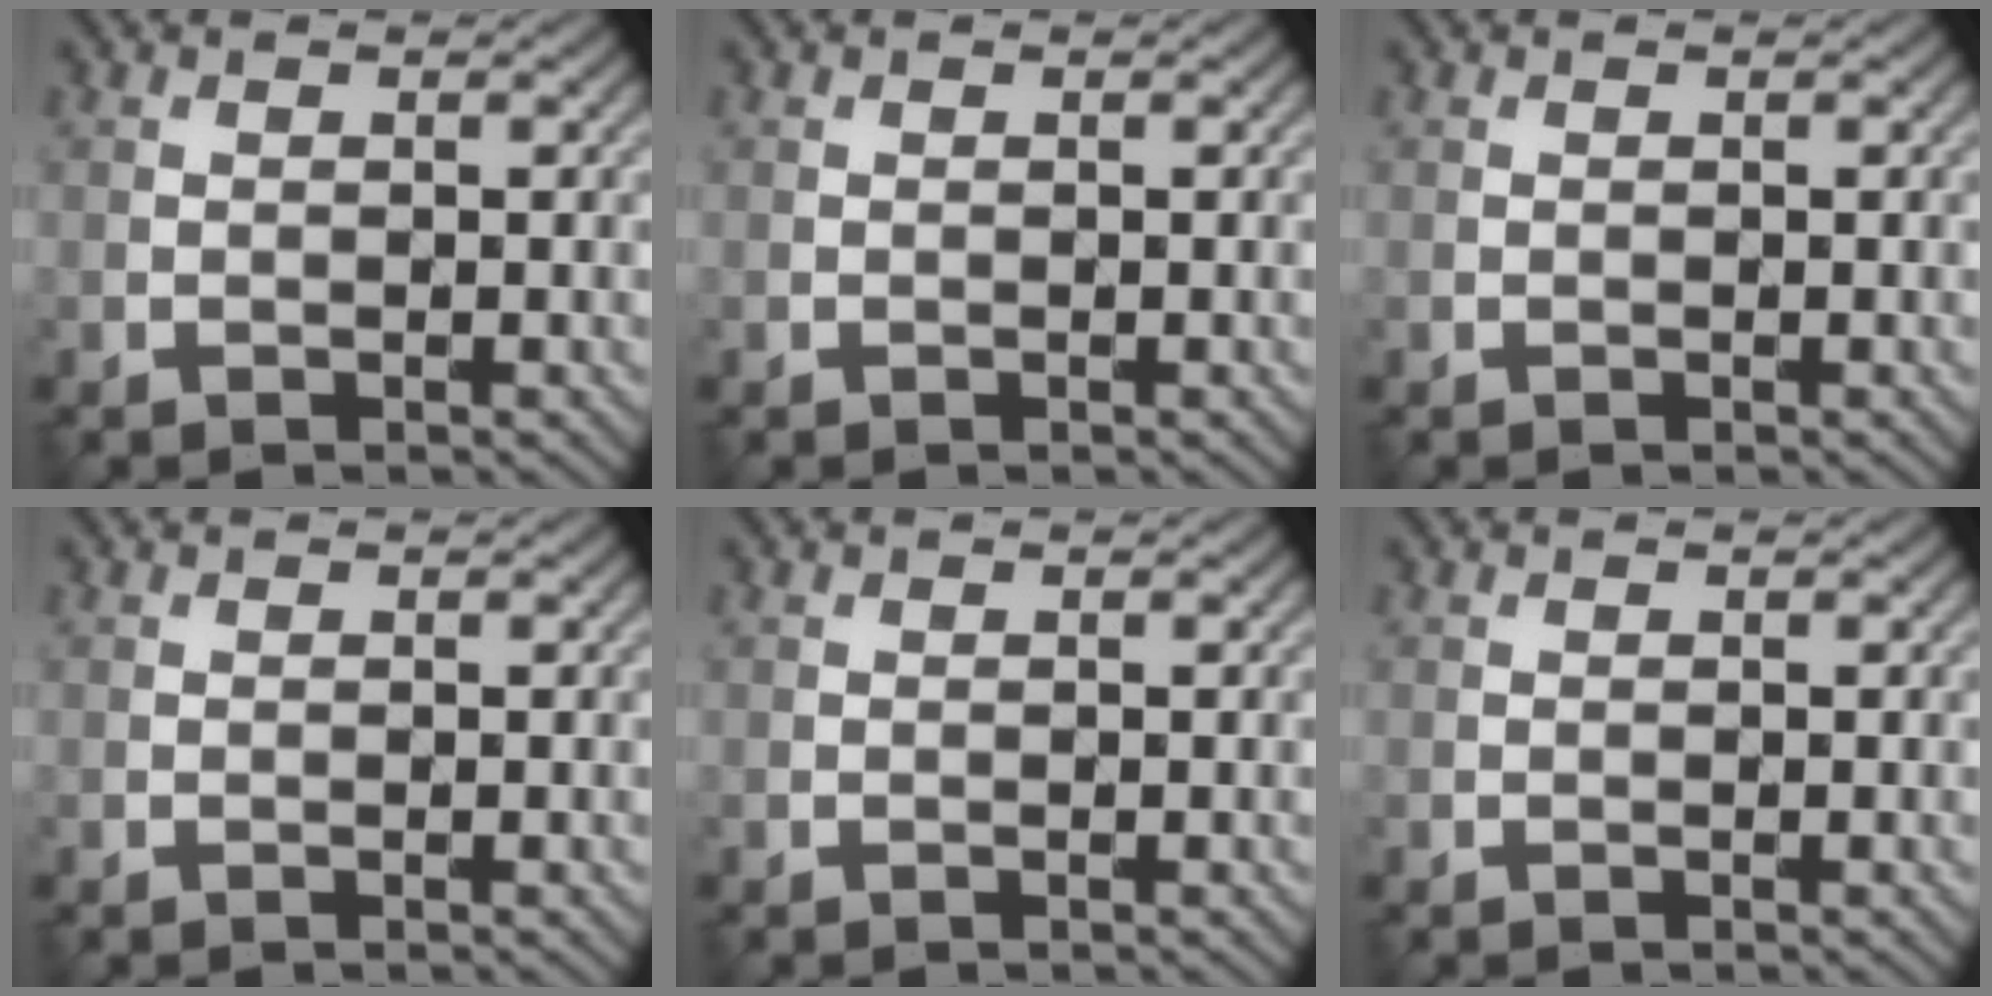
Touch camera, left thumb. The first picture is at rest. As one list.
[{"total": 0.0}, {"total": 0.0}, {"total": 0.0}, {"total": 0.0}, {"total": 0.0}]